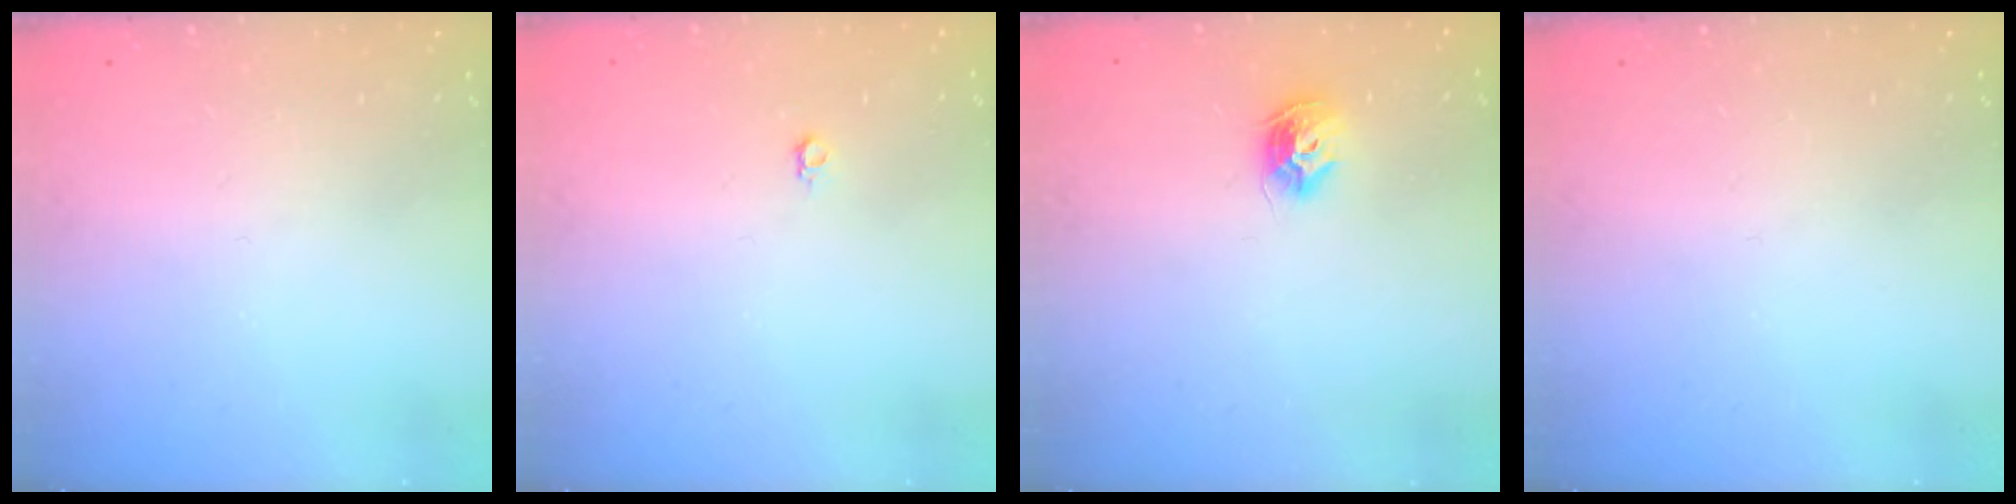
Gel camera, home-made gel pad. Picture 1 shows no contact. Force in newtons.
{"total": 3.6, "press": 3.5, "slide": 0.8}
{"total": 8.8, "press": 8.8, "slide": 0.2}
{"total": 0.0}